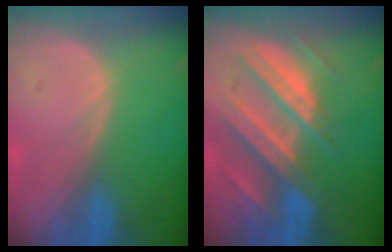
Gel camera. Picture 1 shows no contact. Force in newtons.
{"total": 10.4, "press": 9.1, "slide": 4.9}